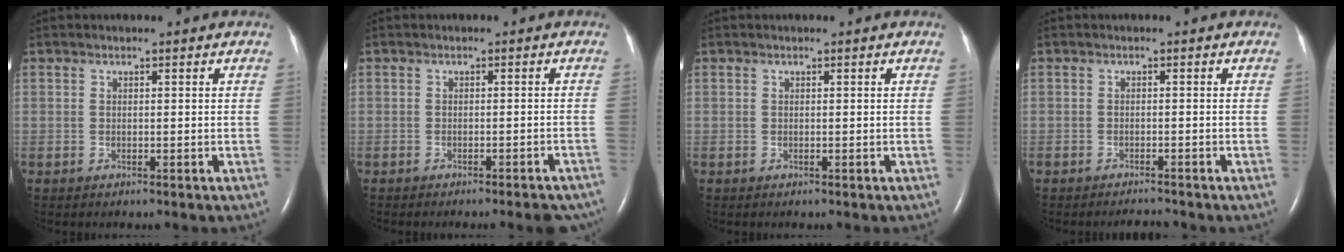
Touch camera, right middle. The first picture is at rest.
{"total": 5.9, "force": [-5.3, 1.1, 2.3], "torque": [-0.013, -0.008, -0.058]}
{"total": 0.0}
{"total": 1.4, "force": [-1.4, 0.0, 0.1], "torque": [-0.005, -0.007, -0.018]}